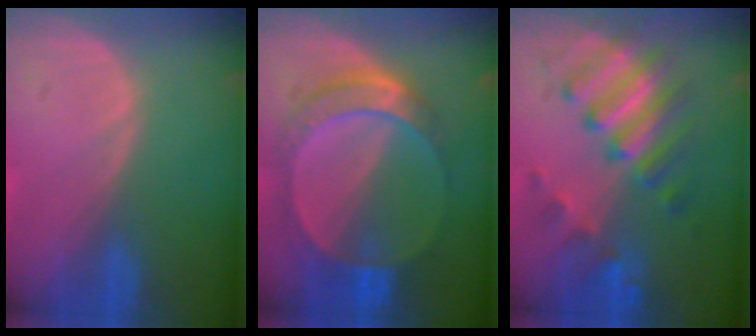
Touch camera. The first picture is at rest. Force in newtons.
{"total": 7.8, "press": 7.5, "slide": 2.0}
{"total": 8.0, "press": 8.0, "slide": 0.2}